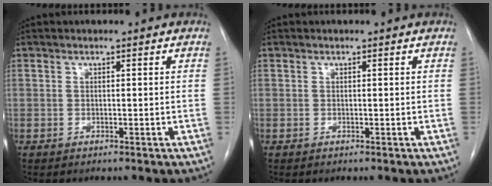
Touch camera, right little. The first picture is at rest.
{"total": 0.0}